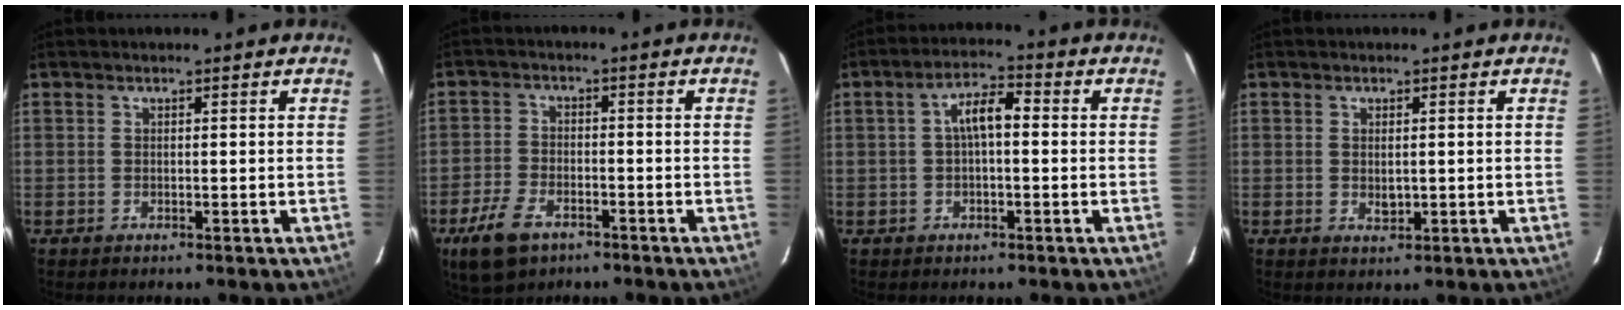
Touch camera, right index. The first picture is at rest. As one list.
[{"total": 9.0, "force": [-5.6, 4.9, 5.1], "torque": [-0.132, -0.007, -0.103]}, {"total": 5.1, "force": [0.0, 2.0, 4.7], "torque": [-0.087, 0.018, 0.002]}, {"total": 2.2, "force": [0.0, 1.2, 1.9], "torque": [-0.030, -0.001, 0.002]}]